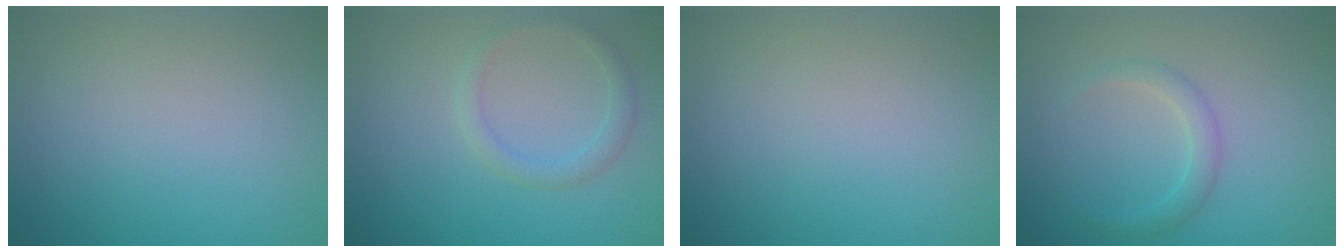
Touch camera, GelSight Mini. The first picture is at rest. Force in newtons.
{"total": 1.8, "press": 1.8, "slide": 0.2}
{"total": 0.0}
{"total": 1.8, "press": 1.8, "slide": 0.1}